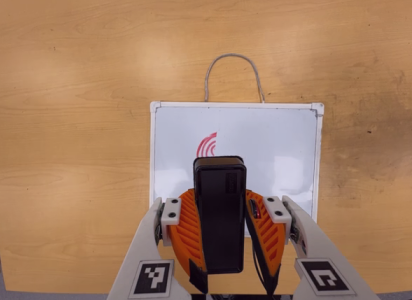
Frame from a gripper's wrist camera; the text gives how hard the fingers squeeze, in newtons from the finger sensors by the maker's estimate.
{"total": 6.9, "left": 6.0, "right": 7.8}